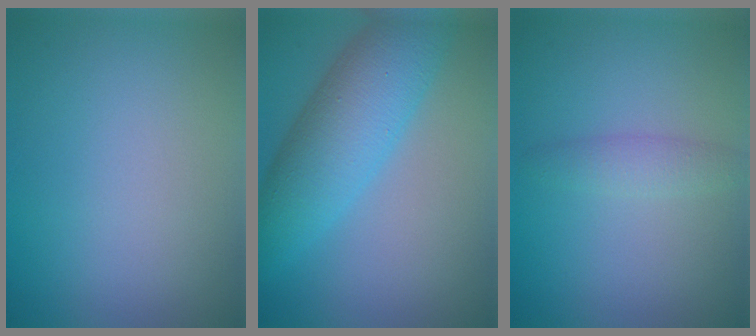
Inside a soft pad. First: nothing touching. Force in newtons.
{"total": 7.1, "press": 7.1, "slide": 0.1}
{"total": 1.8, "press": 1.8, "slide": 0.1}